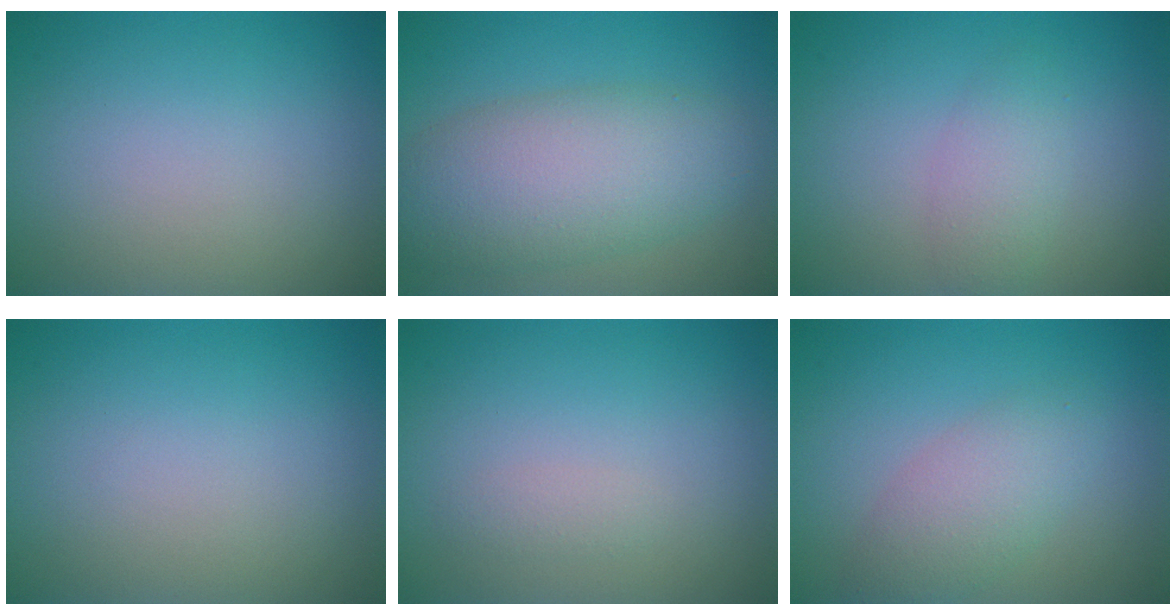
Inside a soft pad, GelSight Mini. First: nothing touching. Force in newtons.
{"total": 7.7, "press": 7.7, "slide": 0.3}
{"total": 2.2, "press": 2.2, "slide": 0.1}
{"total": 0.0}
{"total": 0.8, "press": 0.8, "slide": 0.0}
{"total": 3.4, "press": 3.4, "slide": 0.0}